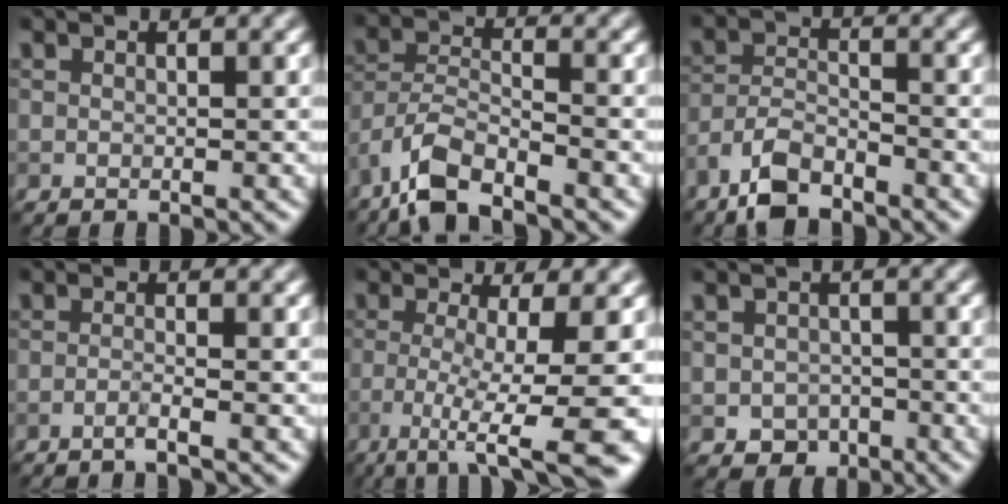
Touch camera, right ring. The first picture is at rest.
{"total": 5.4, "force": [-4.2, 1.5, 3.0], "torque": [-0.055, 0.001, -0.089]}
{"total": 4.8, "force": [-3.8, 1.6, 2.4], "torque": [-0.045, -0.002, -0.084]}
{"total": 1.3, "force": [-0.8, 0.1, 1.1], "torque": [-0.014, 0.001, -0.026]}
{"total": 9.5, "force": [-3.8, 2.0, 8.4], "torque": [-0.128, -0.011, -0.063]}
{"total": 2.4, "force": [-1.0, 2.0, 0.8], "torque": [-0.006, -0.003, -0.019]}